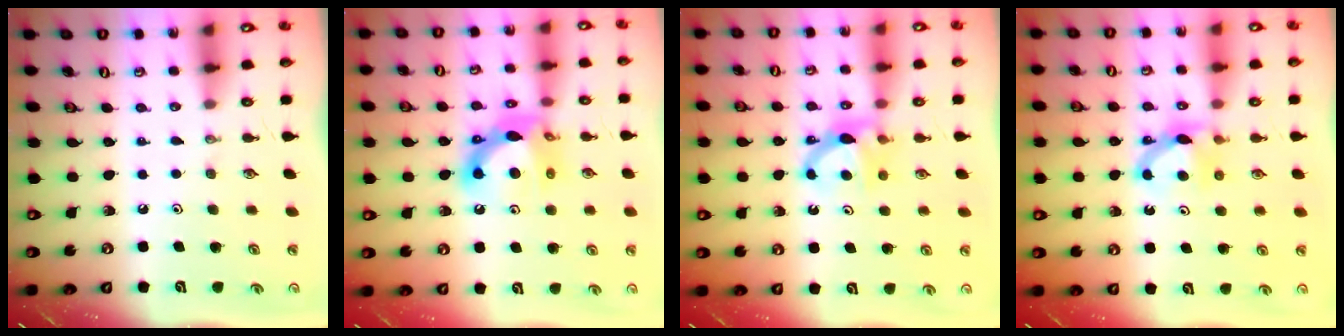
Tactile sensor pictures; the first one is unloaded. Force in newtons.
{"total": 12.9, "press": 12.9, "slide": 1.1}
{"total": 7.8, "press": 7.8, "slide": 0.4}
{"total": 8.1, "press": 8.1, "slide": 0.1}